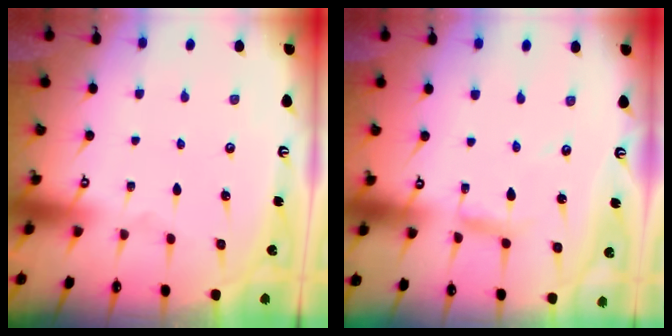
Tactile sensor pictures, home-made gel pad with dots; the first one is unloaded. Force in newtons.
{"total": 2.2, "press": 2.2, "slide": 0.2}